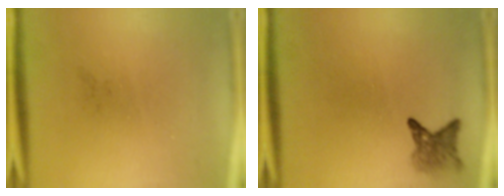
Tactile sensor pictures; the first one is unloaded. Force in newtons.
{"total": 2.7}